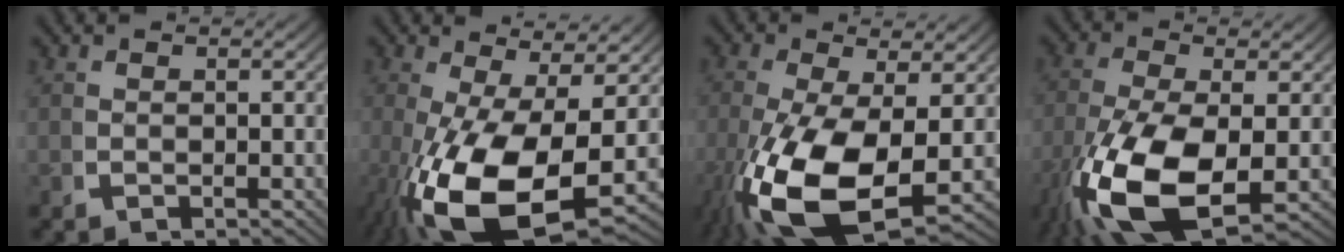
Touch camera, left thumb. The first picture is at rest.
{"total": 14.2, "force": [-2.0, 7.6, 11.8], "torque": [-0.252, -0.071, 0.009]}
{"total": 12.8, "force": [-2.3, 6.5, 10.7], "torque": [-0.257, -0.060, -0.003]}
{"total": 11.4, "force": [-2.5, 5.7, 9.6], "torque": [-0.235, -0.049, -0.013]}